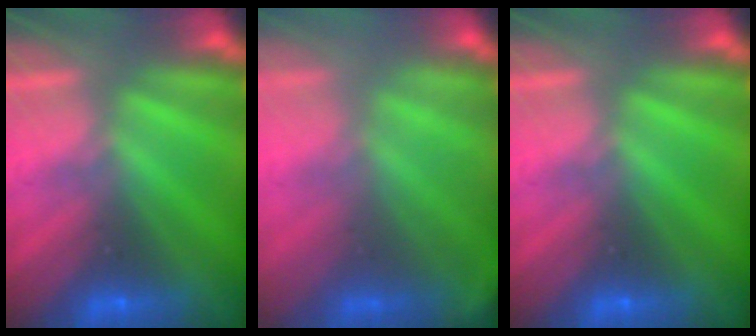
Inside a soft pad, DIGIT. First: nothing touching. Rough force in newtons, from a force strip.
{"total": 1.8}
{"total": 0.0}